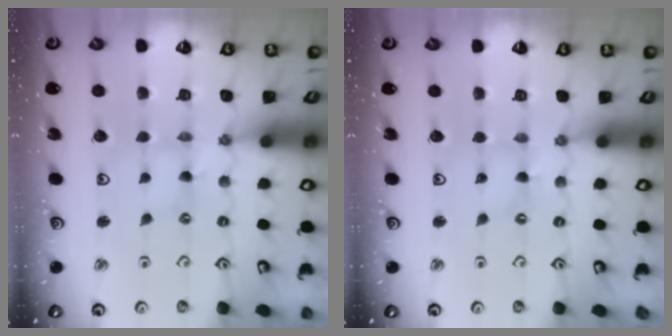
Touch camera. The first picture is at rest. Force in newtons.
{"total": 0.0}